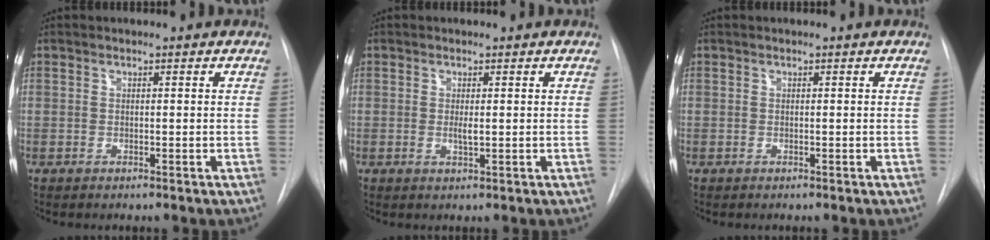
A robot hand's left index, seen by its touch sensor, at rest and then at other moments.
{"total": 1.1, "force": [-0.7, 0.2, 0.8], "torque": [-0.019, -0.010, -0.009]}
{"total": 0.0}